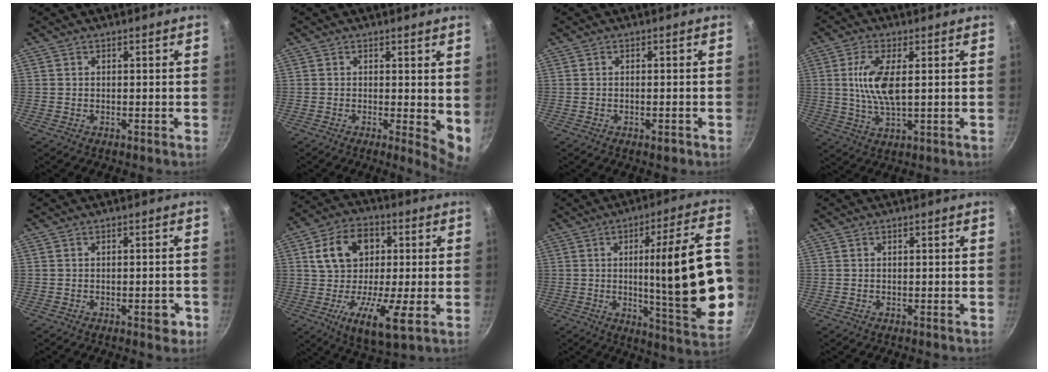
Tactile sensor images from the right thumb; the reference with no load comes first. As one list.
[{"total": 5.5, "force": [0.6, 1.8, 5.2], "torque": [-0.067, -0.015, 0.008]}, {"total": 1.6, "force": [-0.8, 0.6, 1.3], "torque": [-0.026, 0.002, -0.013]}, {"total": 8.8, "force": [1.4, 3.3, 8.0], "torque": [-0.163, -0.003, 0.027]}, {"total": 3.1, "force": [-1.3, 1.3, 2.5], "torque": [-0.023, 0.009, -0.015]}, {"total": 15.8, "force": [-0.3, 9.1, 13.0], "torque": [-0.194, 0.012, -0.018]}, {"total": 25.0, "force": [-1.9, 5.1, 24.4], "torque": [-0.331, 0.002, -0.018]}, {"total": 0.0}]